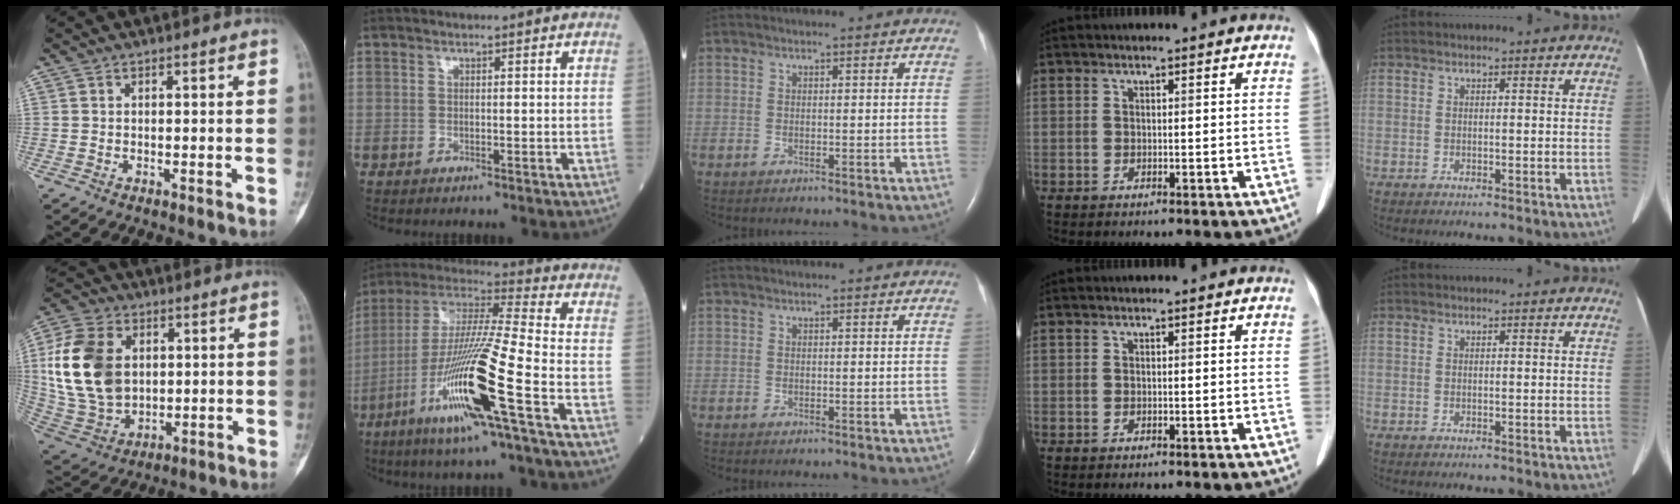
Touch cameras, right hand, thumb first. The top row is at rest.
{"thumb": {"total": 18.9, "force": [3.2, 13.4, 12.9], "torque": [-0.246, -0.004, 0.072]}, "index": {"total": 19.0, "force": [-7.6, -0.3, 17.4], "torque": [-0.368, -0.030, -0.153]}}